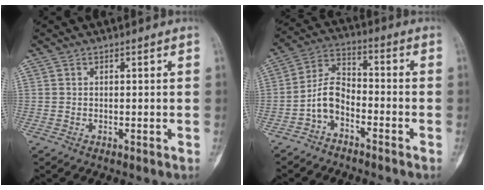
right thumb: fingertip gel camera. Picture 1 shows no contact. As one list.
[{"total": 6.9, "force": [-3.6, 3.9, 4.4], "torque": [-0.083, 0.053, -0.082]}]